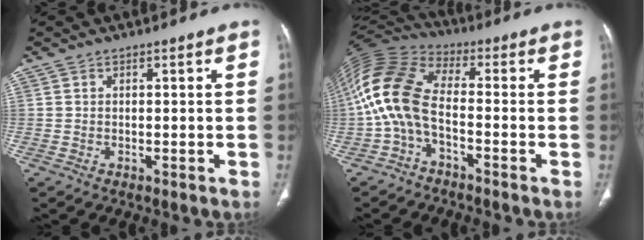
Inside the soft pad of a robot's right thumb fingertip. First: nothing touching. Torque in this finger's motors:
{"motor_torque": [0.23, 1.42, 1.88, 0.05, 0.72]}